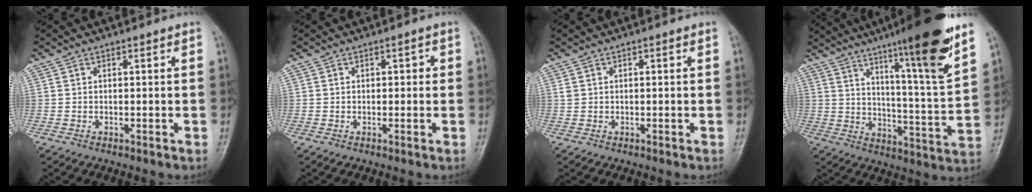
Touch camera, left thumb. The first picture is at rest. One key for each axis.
{"total": 1.2, "fx": 0.2, "fy": 0.8, "fz": 0.8, "tx": 0.002, "ty": 0.003, "tz": -0.001}
{"total": 0.9, "fx": 0.3, "fy": 0.6, "fz": 0.6, "tx": -0.008, "ty": 0.002, "tz": 0.007}
{"total": 19.5, "fx": 12.4, "fy": 1.0, "fz": 15.1, "tx": -0.208, "ty": -0.062, "tz": 0.189}